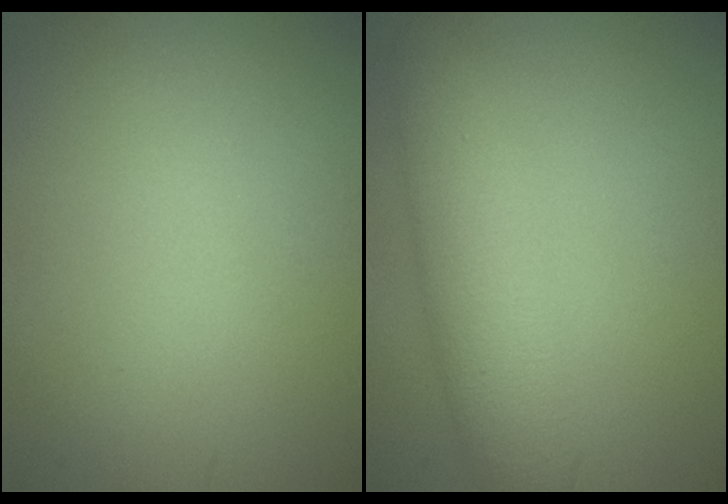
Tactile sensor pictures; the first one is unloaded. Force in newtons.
{"total": 4.5, "press": 4.5, "slide": 0.1}